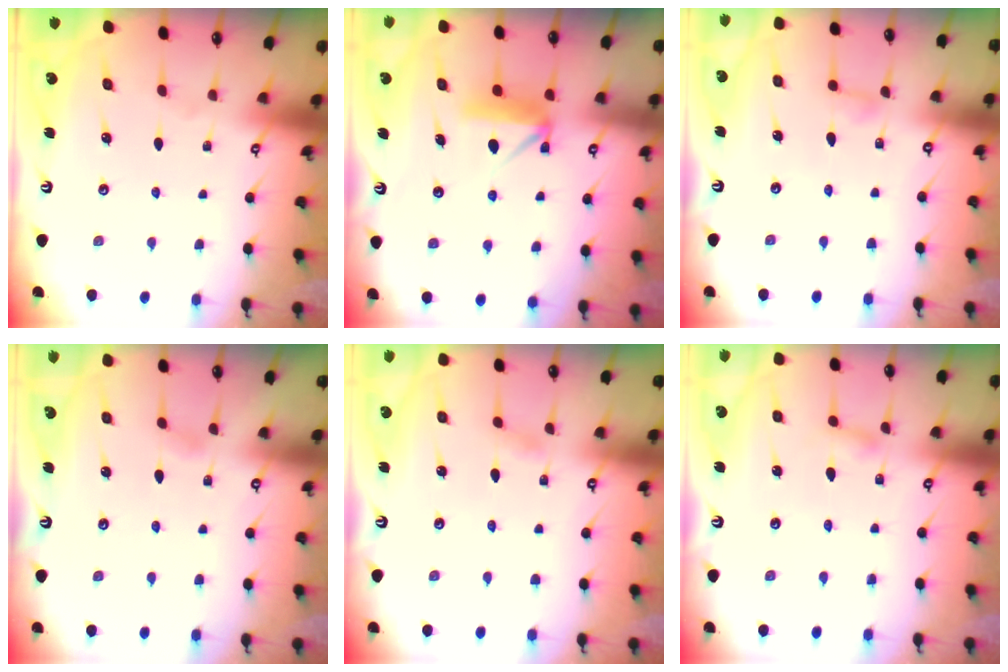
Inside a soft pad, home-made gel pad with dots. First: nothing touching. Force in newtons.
{"total": 9.6, "press": 9.6, "slide": 0.3}
{"total": 3.8, "press": 3.8, "slide": 0.3}
{"total": 1.7, "press": 1.6, "slide": 0.2}
{"total": 1.8, "press": 1.8, "slide": 0.2}
{"total": 2.4, "press": 2.4, "slide": 0.2}